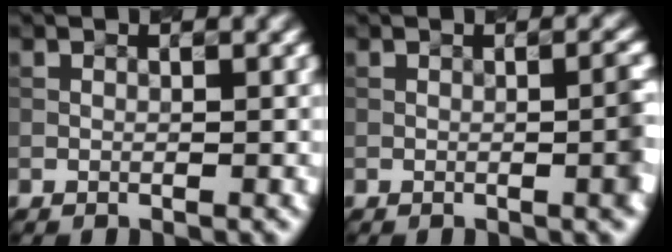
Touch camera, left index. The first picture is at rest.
{"total": 2.5, "force": [-0.5, 0.5, 2.4], "torque": [-0.026, 0.009, -0.008]}